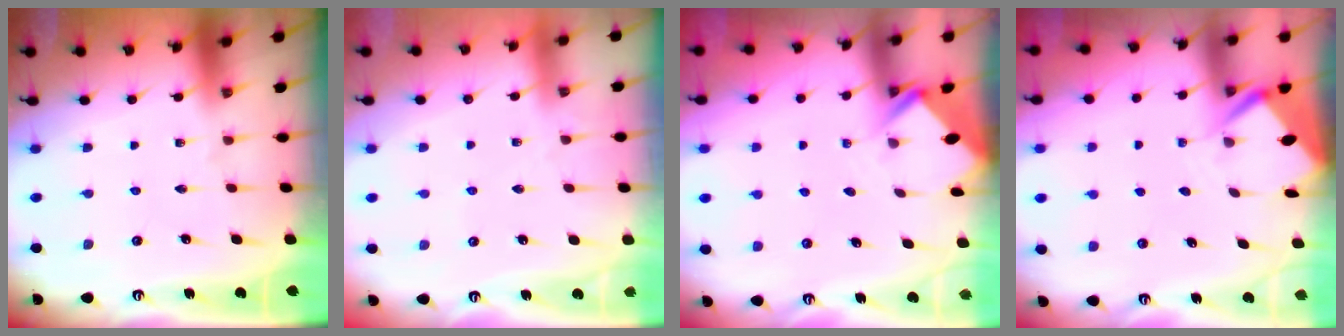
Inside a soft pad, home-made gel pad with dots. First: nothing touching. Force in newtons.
{"total": 2.4, "press": 2.4, "slide": 0.4}
{"total": 2.8, "press": 2.8, "slide": 0.2}
{"total": 3.6, "press": 3.6, "slide": 0.3}